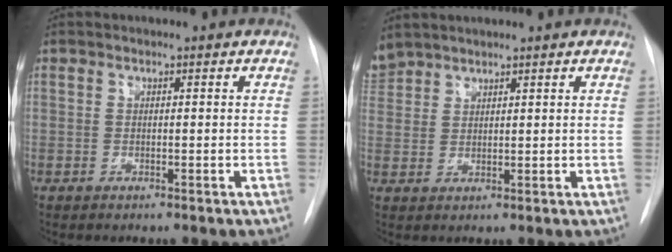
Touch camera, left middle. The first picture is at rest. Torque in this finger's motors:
{"motor_torque": [0.85, -1.16, 0.31, -0.01]}